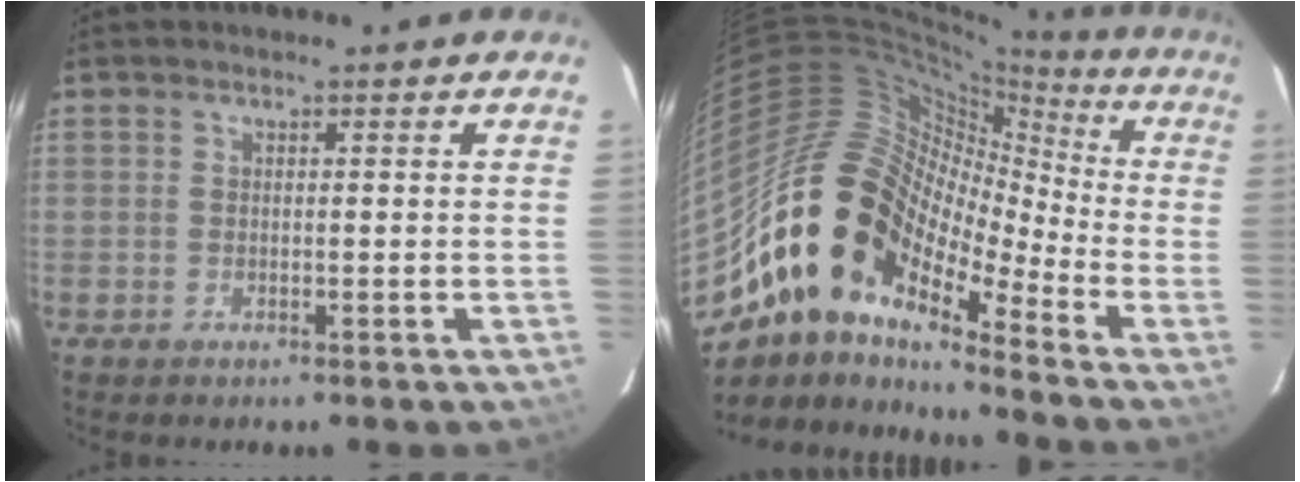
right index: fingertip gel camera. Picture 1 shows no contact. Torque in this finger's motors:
{"motor_torque": [0.90, -0.77, 1.00, 0.16]}